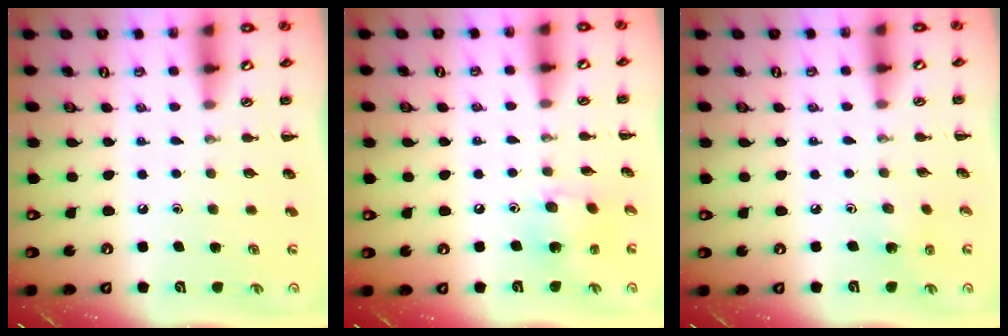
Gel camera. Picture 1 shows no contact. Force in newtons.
{"total": 4.8, "press": 4.7, "slide": 1.0}
{"total": 2.6, "press": 2.4, "slide": 0.8}